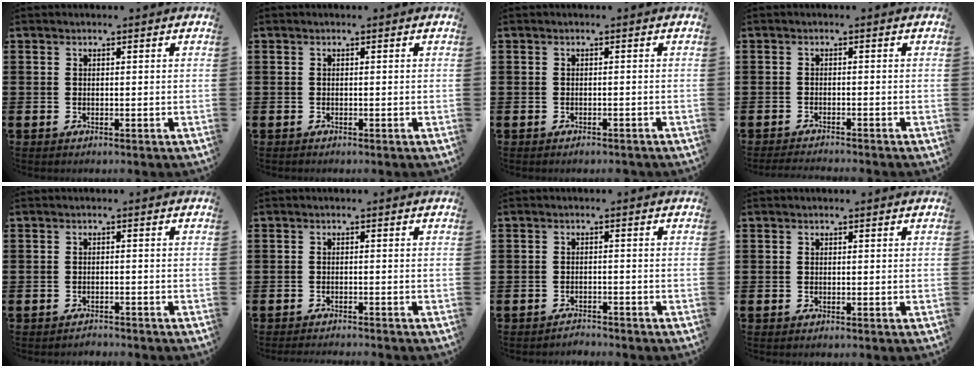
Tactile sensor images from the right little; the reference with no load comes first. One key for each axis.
{"total": 0.0}
{"total": 0.5, "fx": -0.5, "fy": 0.1, "fz": 0.2, "tx": 0.004, "ty": -0.008, "tz": -0.011}
{"total": 1.2, "fx": -1.2, "fy": -0.1, "fz": 0.3, "tx": -0.005, "ty": 0.000, "tz": -0.024}
{"total": 1.1, "fx": -1.1, "fy": 0.0, "fz": -0.1, "tx": -0.002, "ty": 0.002, "tz": -0.024}
{"total": 1.0, "fx": -1.0, "fy": -0.2, "fz": 0.0, "tx": -0.001, "ty": 0.000, "tz": -0.020}
{"total": 1.6, "fx": -1.5, "fy": 0.0, "fz": -0.2, "tx": -0.001, "ty": 0.003, "tz": -0.034}
{"total": 0.0}